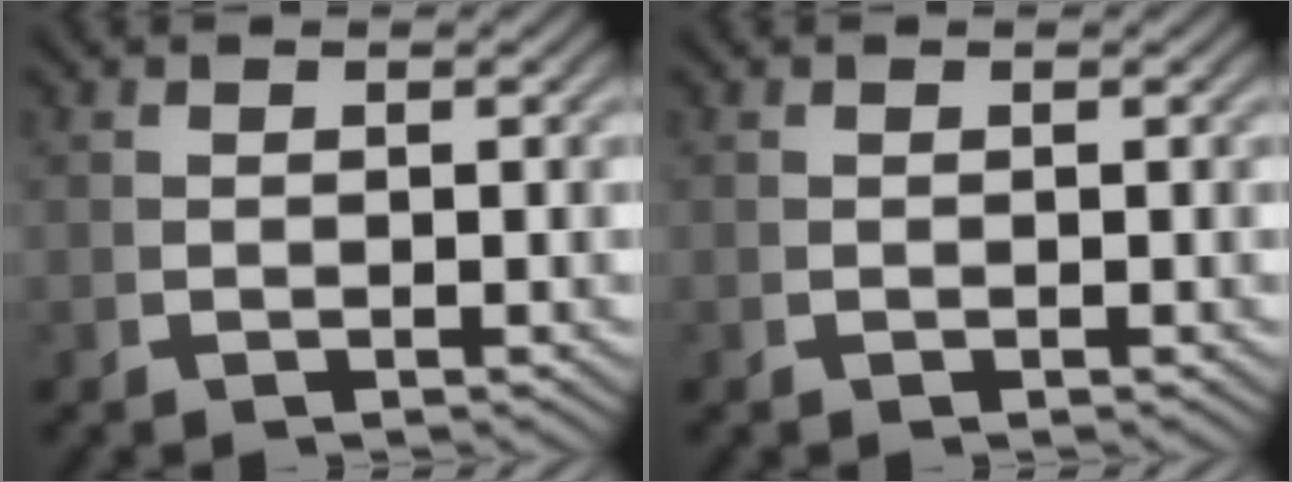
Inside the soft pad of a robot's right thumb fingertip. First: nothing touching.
{"total": 0.0}